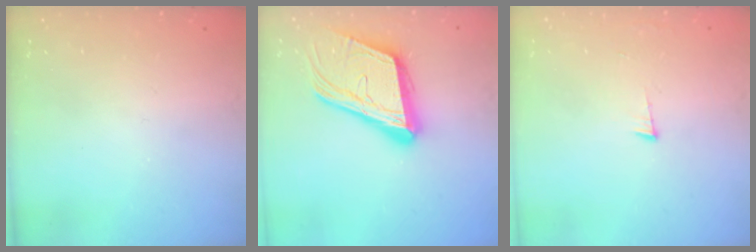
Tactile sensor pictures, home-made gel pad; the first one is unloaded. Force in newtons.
{"total": 21.3, "press": 20.8, "slide": 4.6}
{"total": 2.8, "press": 2.7, "slide": 0.5}